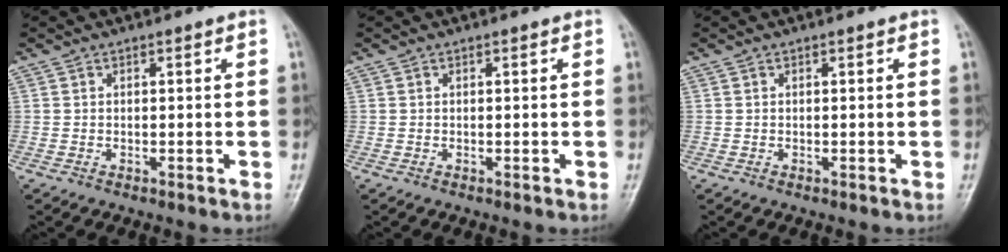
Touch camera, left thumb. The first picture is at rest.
{"total": 0.0}
{"total": 0.0}